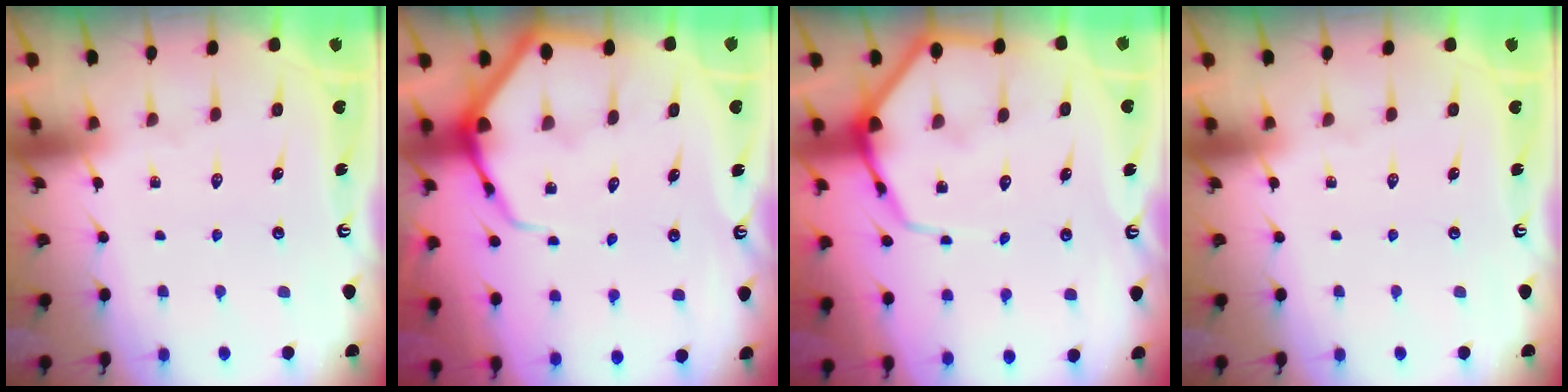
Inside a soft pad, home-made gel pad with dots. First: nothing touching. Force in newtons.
{"total": 7.5, "press": 7.4, "slide": 0.9}
{"total": 10.4, "press": 10.4, "slide": 0.9}
{"total": 0.0}